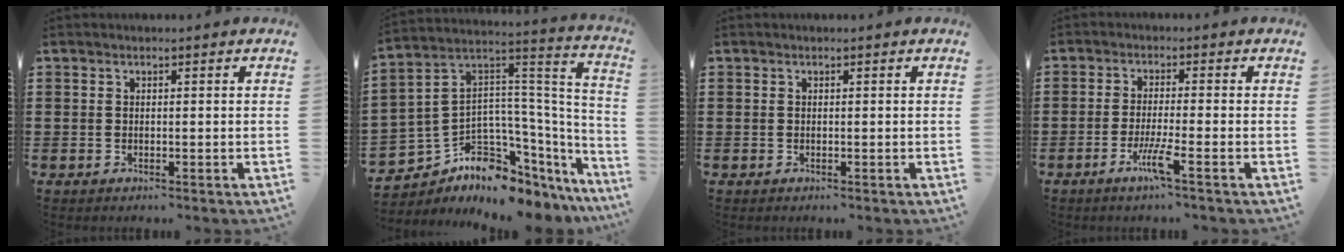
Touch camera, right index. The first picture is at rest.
{"total": 6.1, "force": [-3.0, 4.6, 2.6], "torque": [-0.087, -0.034, -0.056]}
{"total": 0.0}
{"total": 4.8, "force": [-2.7, -0.1, 3.9], "torque": [-0.079, -0.015, -0.050]}